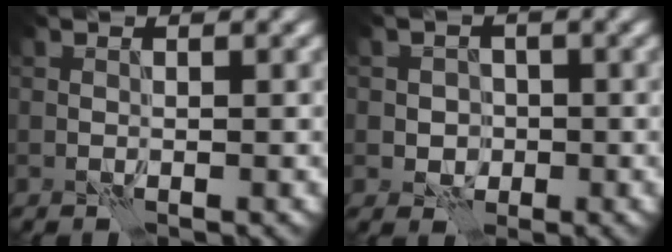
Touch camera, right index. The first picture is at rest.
{"total": 2.2, "force": [-0.6, 1.9, 0.8], "torque": [0.003, 0.000, -0.021]}